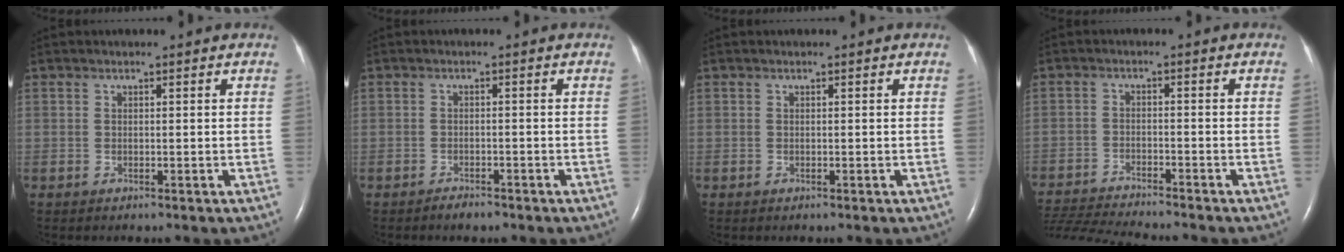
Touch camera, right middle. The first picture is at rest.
{"total": 1.6, "force": [-1.4, 0.5, 0.6], "torque": [-0.015, -0.002, -0.019]}
{"total": 0.0}
{"total": 12.8, "force": [-12.0, 0.2, 4.3], "torque": [-0.078, -0.013, -0.194]}